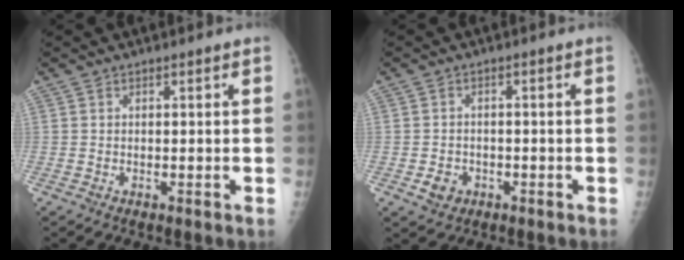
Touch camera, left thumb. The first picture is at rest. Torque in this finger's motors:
{"motor_torque": [-0.01, 0.00, 0.00, 0.00, 0.00]}